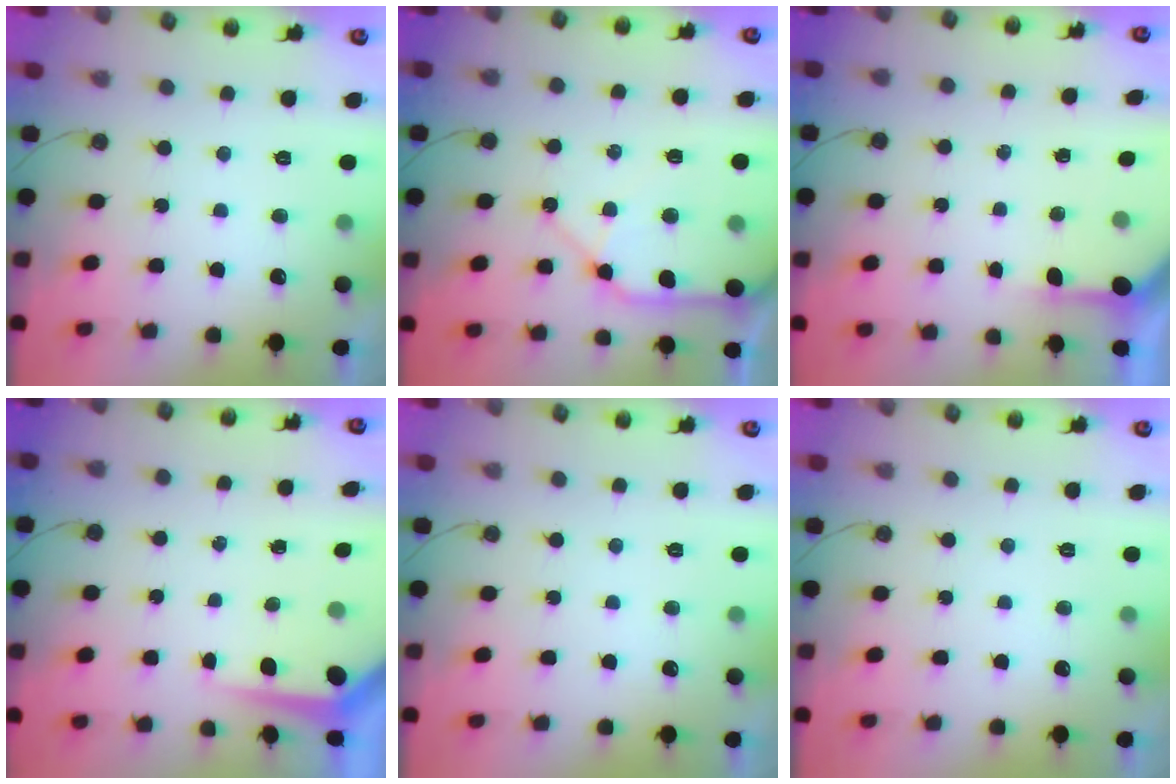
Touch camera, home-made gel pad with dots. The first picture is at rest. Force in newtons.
{"total": 13.4, "press": 13.2, "slide": 1.8}
{"total": 3.9, "press": 3.9, "slide": 0.2}
{"total": 5.2, "press": 5.2, "slide": 0.3}
{"total": 0.0}
{"total": 0.0}